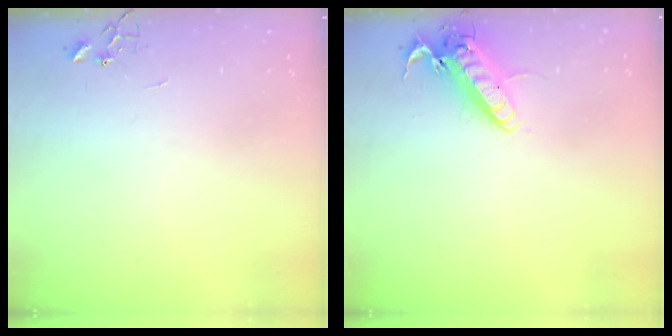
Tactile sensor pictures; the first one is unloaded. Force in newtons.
{"total": 13.8, "press": 13.7, "slide": 2.0}